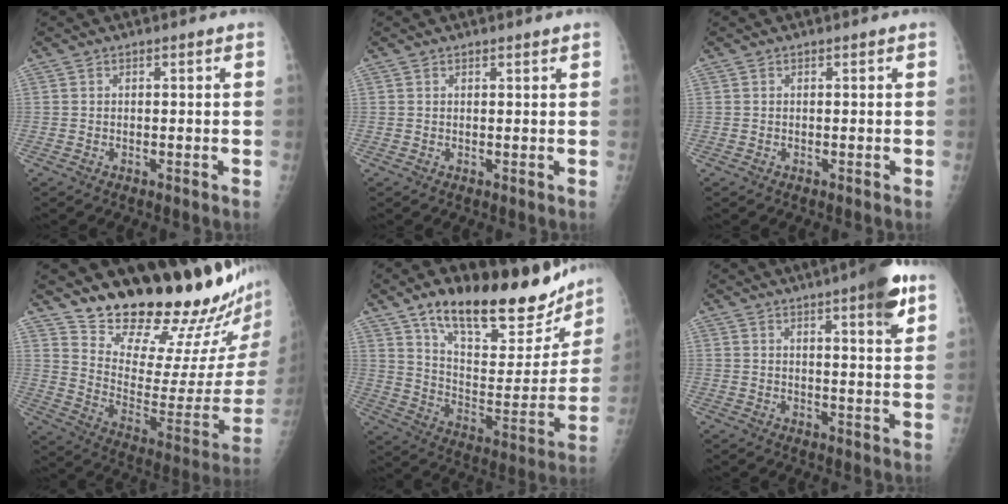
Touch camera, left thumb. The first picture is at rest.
{"total": 0.7, "force": [0.6, 0.1, 0.3], "torque": [-0.003, -0.003, 0.011]}
{"total": 0.0}
{"total": 25.5, "force": [22.6, 4.2, 11.0], "torque": [-0.132, -0.191, 0.324]}
{"total": 26.2, "force": [18.5, 10.0, 15.6], "torque": [-0.186, -0.073, 0.293]}
{"total": 9.2, "force": [5.1, 1.5, 7.5], "torque": [-0.092, -0.021, 0.063]}